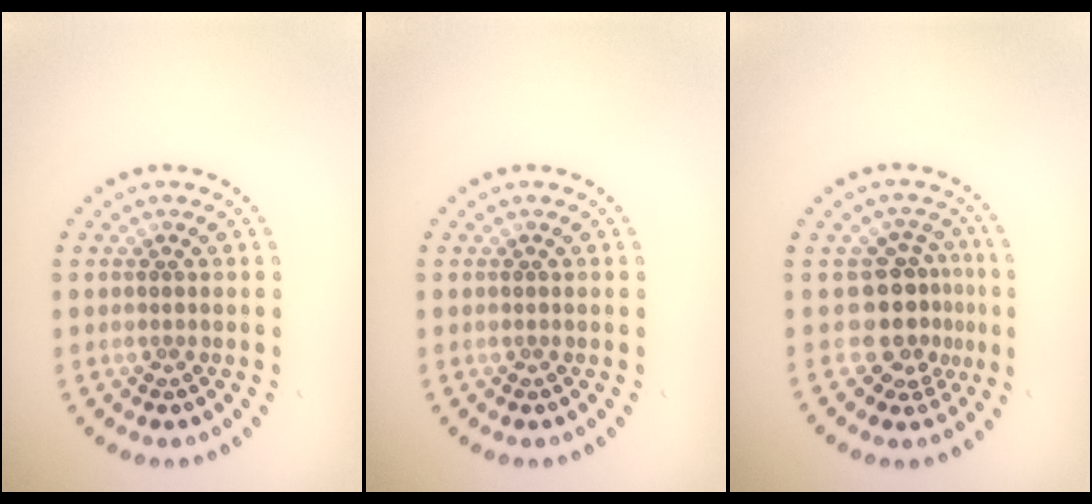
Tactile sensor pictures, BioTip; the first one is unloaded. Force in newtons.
{"total": 0.0}
{"total": 3.9, "press": 2.8, "slide": 2.8}